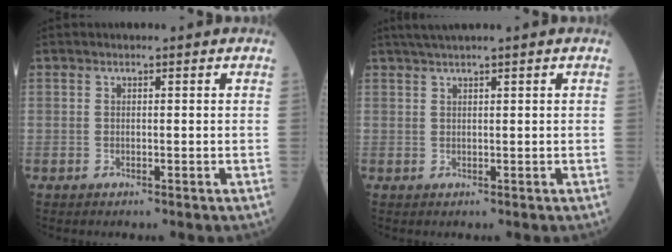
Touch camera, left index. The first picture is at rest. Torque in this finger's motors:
{"motor_torque": [-0.05, 0.05, 0.00, 0.04]}